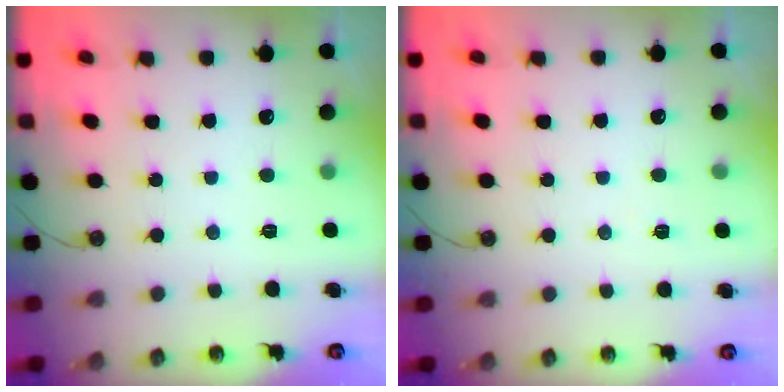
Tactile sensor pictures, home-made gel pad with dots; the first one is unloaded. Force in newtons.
{"total": 4.8, "press": 2.5, "slide": 4.1}